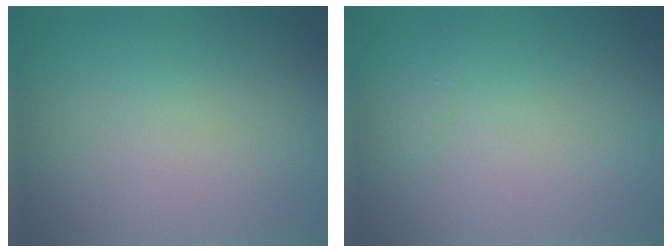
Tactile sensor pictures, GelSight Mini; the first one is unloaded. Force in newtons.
{"total": 0.5, "press": 0.5, "slide": 0.0}